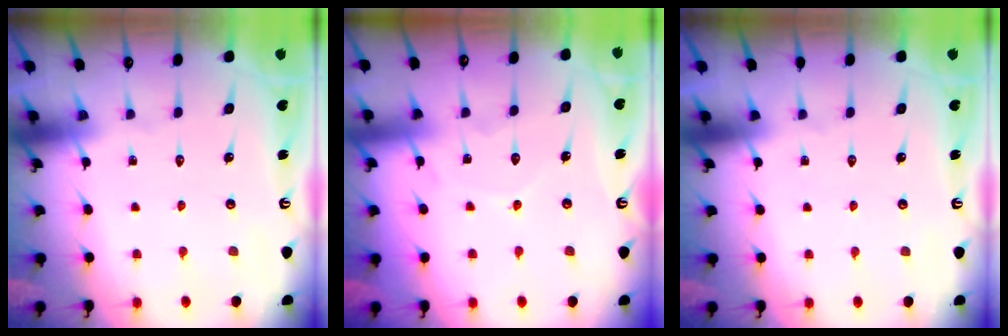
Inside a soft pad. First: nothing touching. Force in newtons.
{"total": 5.9, "press": 5.8, "slide": 0.5}
{"total": 0.0}